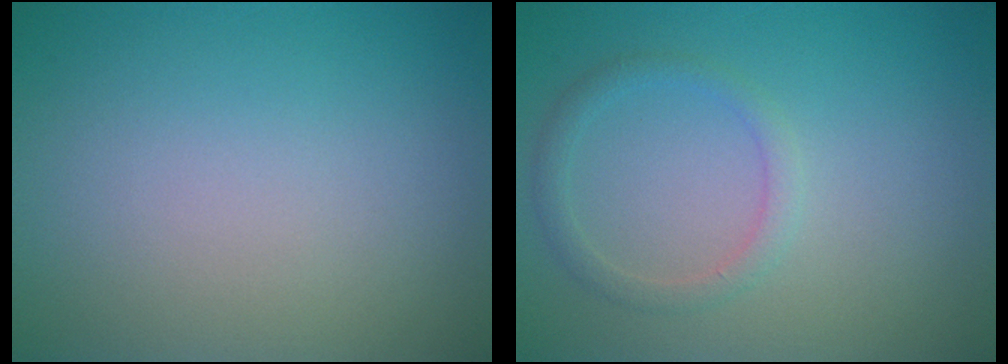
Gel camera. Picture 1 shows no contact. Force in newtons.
{"total": 1.6, "press": 1.6, "slide": 0.1}